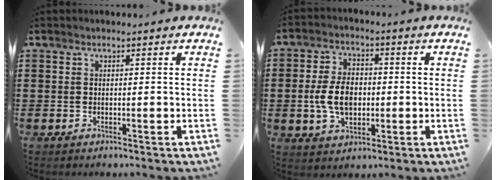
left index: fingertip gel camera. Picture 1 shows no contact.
{"total": 7.4, "force": [-0.9, 4.8, 5.5], "torque": [-0.123, 0.001, -0.024]}